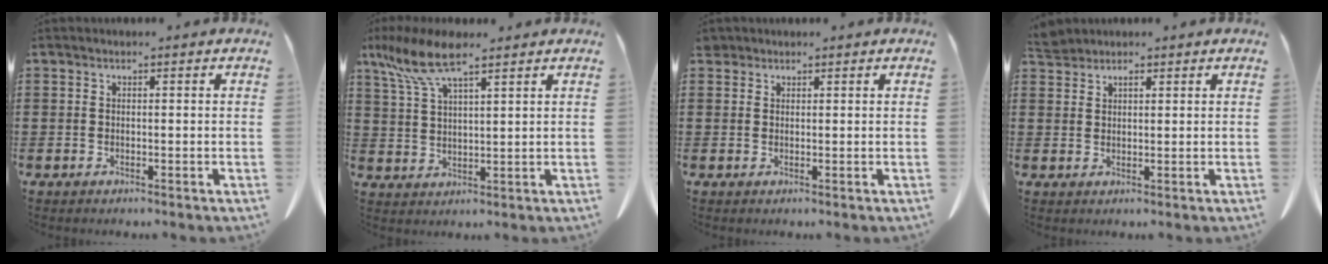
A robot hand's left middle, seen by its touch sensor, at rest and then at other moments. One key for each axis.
{"total": 8.5, "fx": 5.7, "fy": 2.3, "fz": 5.9, "tx": -0.143, "ty": -0.014, "tz": 0.099}
{"total": 1.3, "fx": 1.1, "fy": 0.7, "fz": 0.2, "tx": -0.010, "ty": 0.004, "tz": 0.023}
{"total": 2.3, "fx": 1.9, "fy": 0.9, "fz": 0.8, "tx": -0.021, "ty": 0.006, "tz": 0.037}